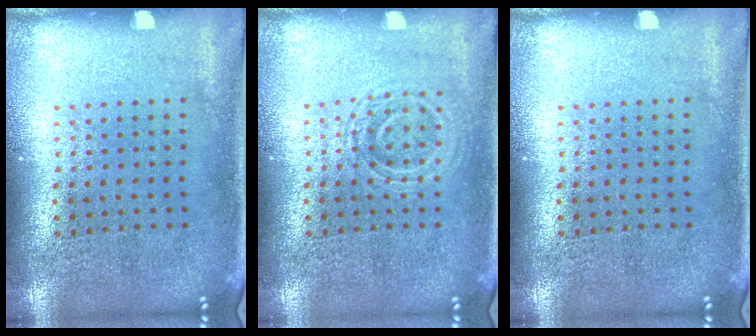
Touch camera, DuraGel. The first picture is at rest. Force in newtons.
{"total": 2.0, "press": 2.0, "slide": 0.4}
{"total": 0.0}